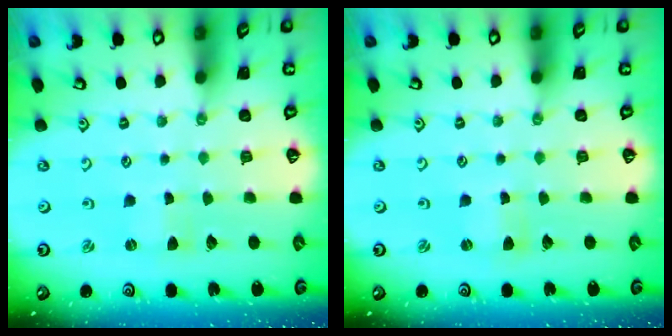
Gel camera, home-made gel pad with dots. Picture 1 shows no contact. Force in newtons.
{"total": 0.0}